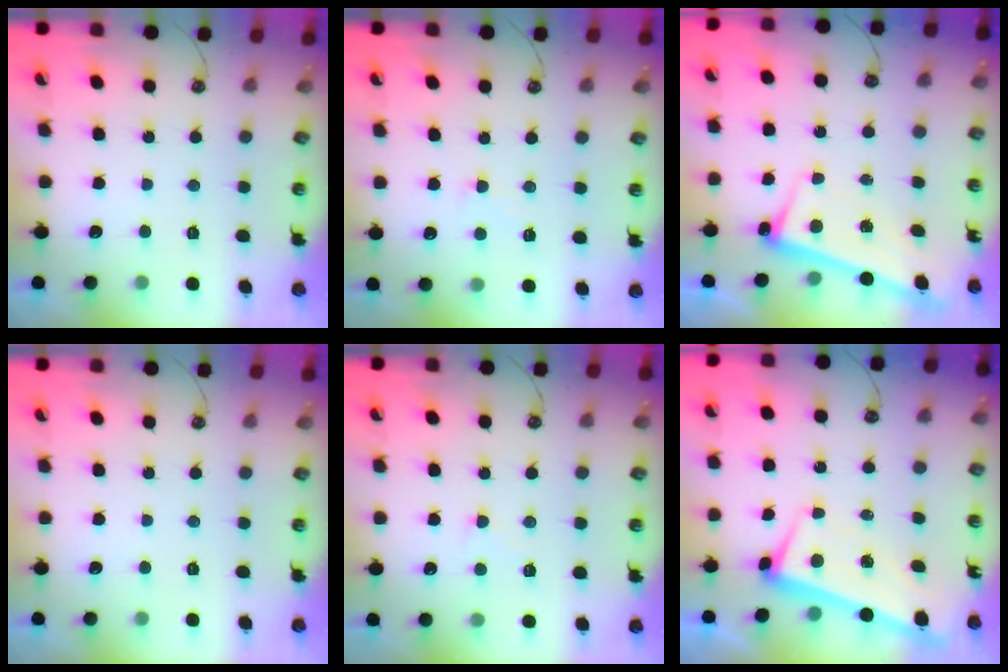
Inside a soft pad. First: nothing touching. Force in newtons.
{"total": 0.8, "press": 0.6, "slide": 0.6}
{"total": 2.5, "press": 2.5, "slide": 0.7}
{"total": 0.0}
{"total": 1.5, "press": 1.4, "slide": 0.6}
{"total": 1.8, "press": 0.8, "slide": 1.6}